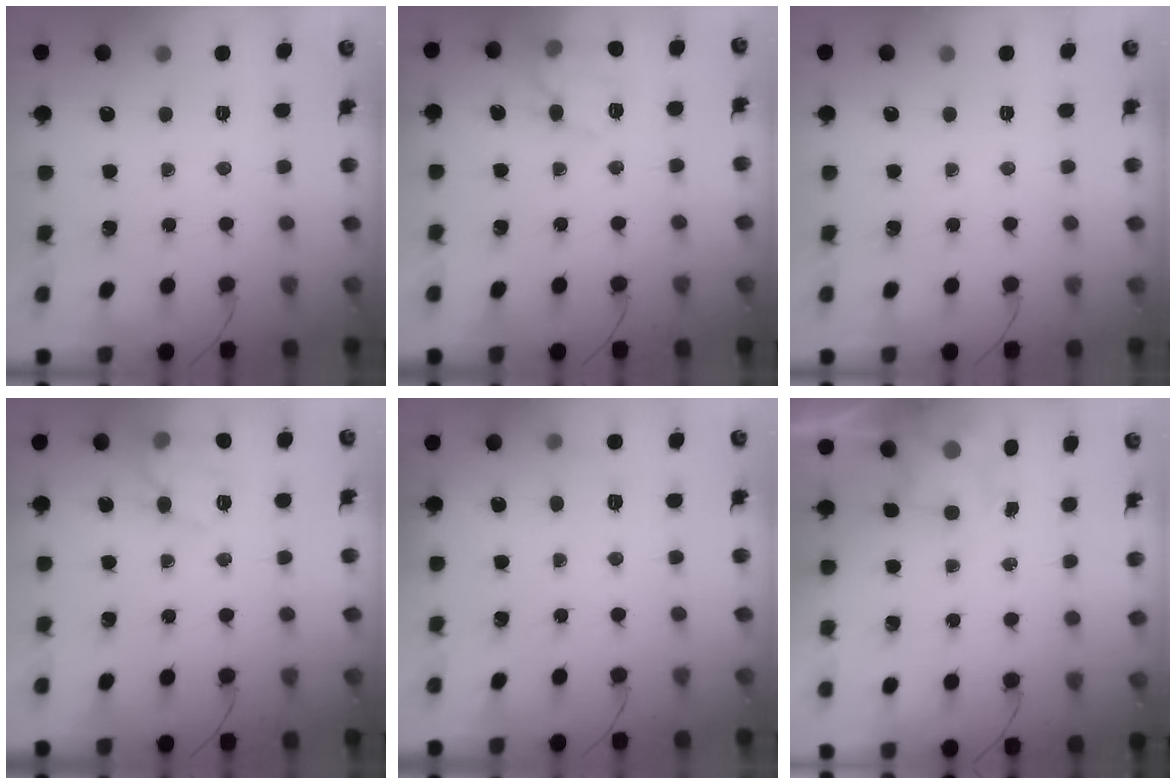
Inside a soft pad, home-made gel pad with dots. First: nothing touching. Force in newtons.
{"total": 12.9, "press": 12.9, "slide": 0.6}
{"total": 0.0}
{"total": 12.9, "press": 12.9, "slide": 0.6}
{"total": 6.8, "press": 6.6, "slide": 1.6}
{"total": 2.0, "press": 1.9, "slide": 0.5}